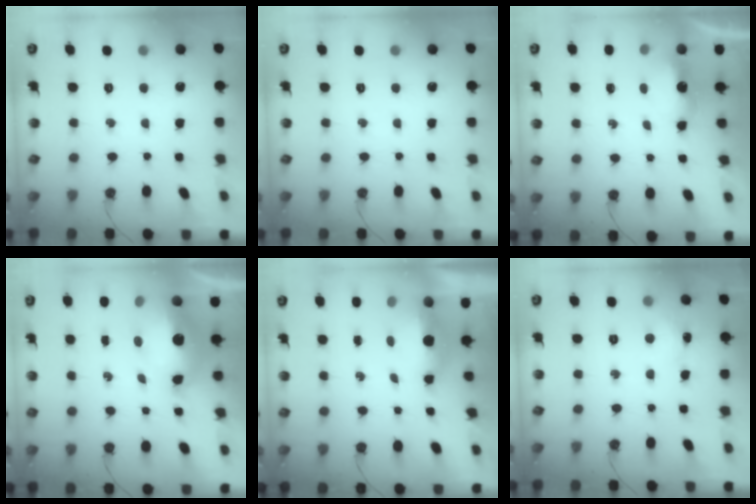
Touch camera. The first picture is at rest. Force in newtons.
{"total": 0.0}
{"total": 4.6, "press": 4.6, "slide": 0.5}
{"total": 12.7, "press": 12.6, "slide": 1.4}
{"total": 13.9, "press": 7.1, "slide": 12.0}
{"total": 3.2, "press": 3.2, "slide": 0.6}